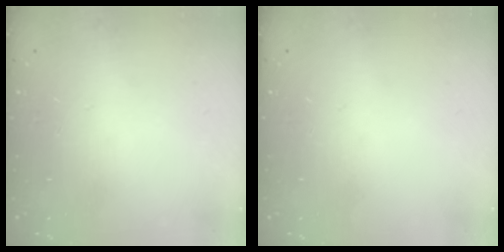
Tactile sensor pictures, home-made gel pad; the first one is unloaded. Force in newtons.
{"total": 0.0}